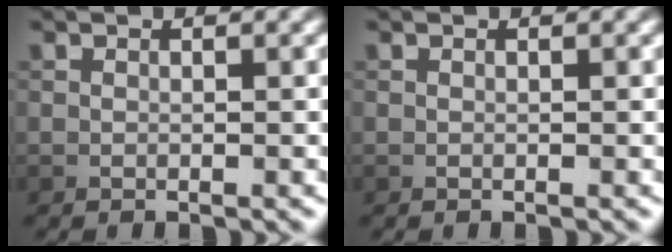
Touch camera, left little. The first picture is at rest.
{"total": 0.0}